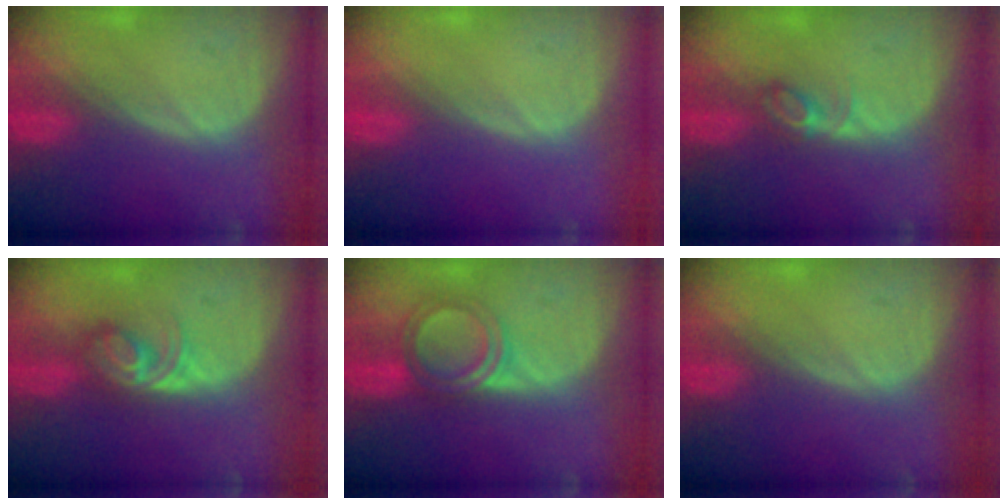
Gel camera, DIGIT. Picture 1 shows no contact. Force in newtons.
{"total": 0.0}
{"total": 2.5, "press": 2.5, "slide": 0.4}
{"total": 5.7, "press": 4.9, "slide": 2.9}
{"total": 5.1, "press": 5.1, "slide": 0.3}
{"total": 0.0}